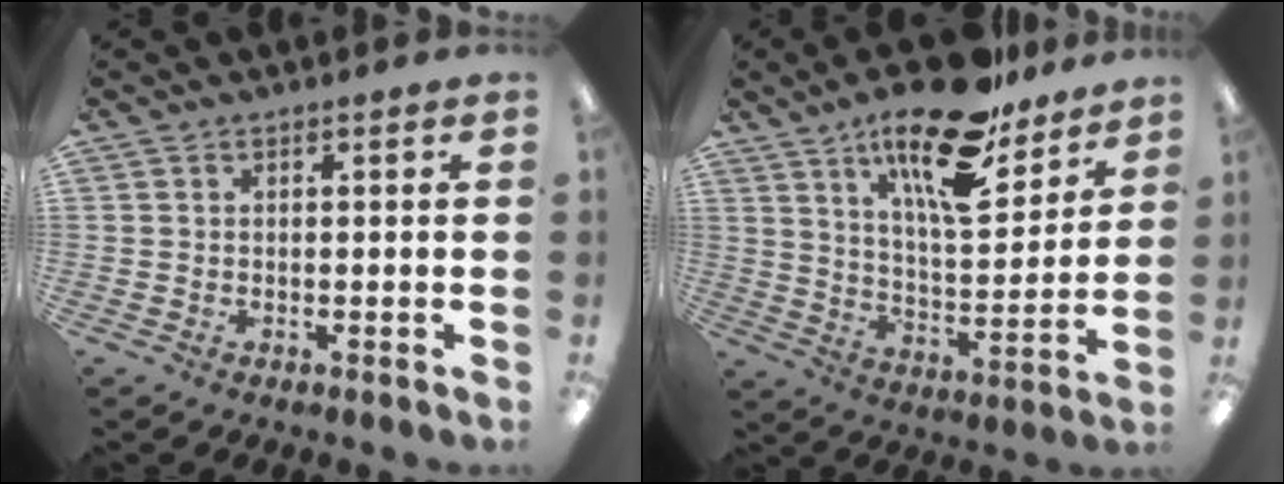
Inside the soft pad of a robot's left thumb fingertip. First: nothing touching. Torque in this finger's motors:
{"motor_torque": [0.40, 0.45, 1.31, -1.46, 0.22]}